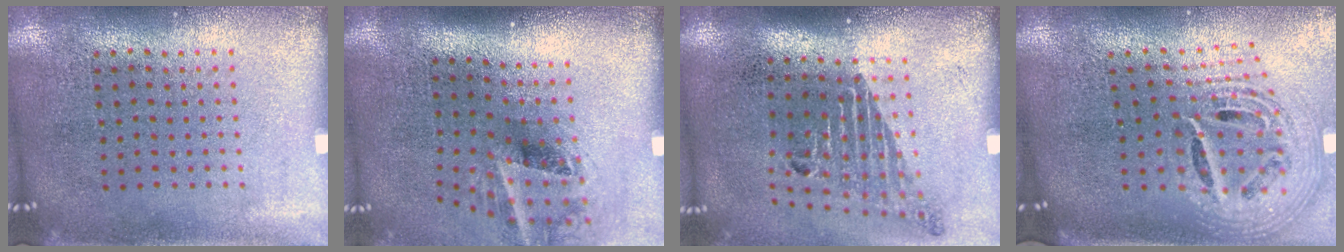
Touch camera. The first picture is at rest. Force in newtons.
{"total": 1.9, "press": 1.2, "slide": 1.4}
{"total": 1.8, "press": 1.2, "slide": 1.3}
{"total": 2.7, "press": 1.9, "slide": 1.9}